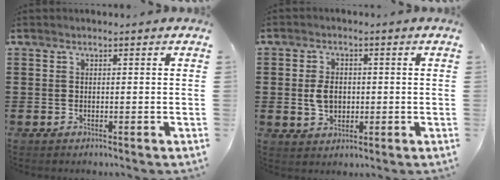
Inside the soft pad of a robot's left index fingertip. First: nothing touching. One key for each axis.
{"total": 4.2, "fx": -0.1, "fy": 2.9, "fz": 3.1, "tx": -0.062, "ty": 0.003, "tz": -0.006}